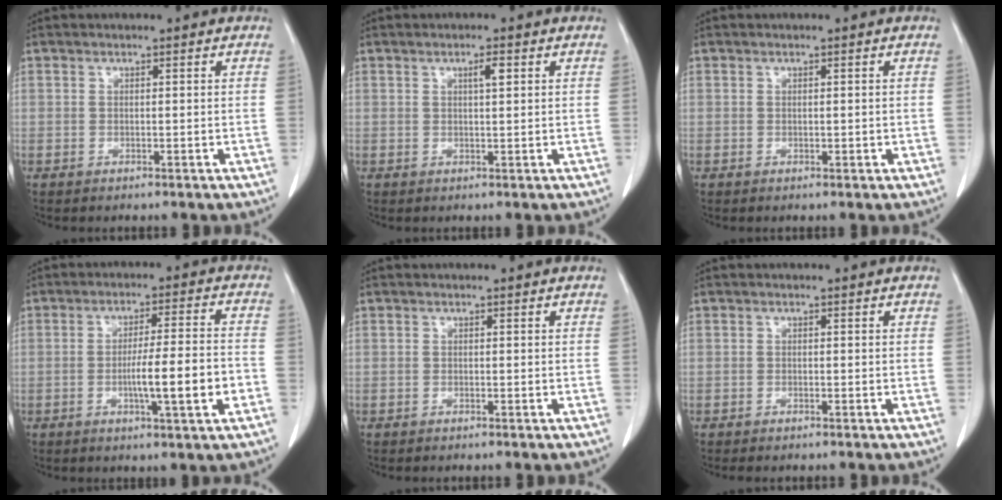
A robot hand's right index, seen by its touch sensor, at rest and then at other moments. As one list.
[{"total": 1.8, "force": [0.7, 0.2, 1.6], "torque": [-0.031, -0.001, 0.011]}, {"total": 0.7, "force": [0.0, 0.4, 0.6], "torque": [-0.009, -0.001, 0.003]}, {"total": 9.1, "force": [-2.5, 0.1, 8.7], "torque": [-0.138, 0.000, -0.041]}, {"total": 0.0}, {"total": 0.9, "force": [-0.8, 0.0, 0.4], "torque": [-0.010, -0.002, -0.011]}]